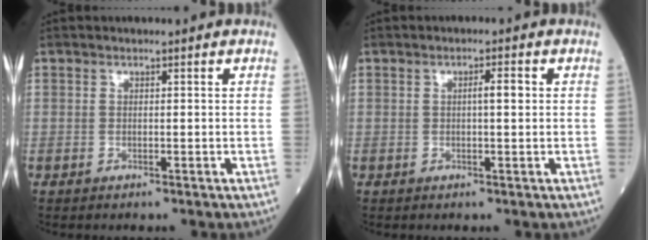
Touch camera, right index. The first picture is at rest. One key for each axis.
{"total": 2.0, "fx": 0.3, "fy": 0.2, "fz": 2.0, "tx": -0.032, "ty": 0.003, "tz": 0.003}